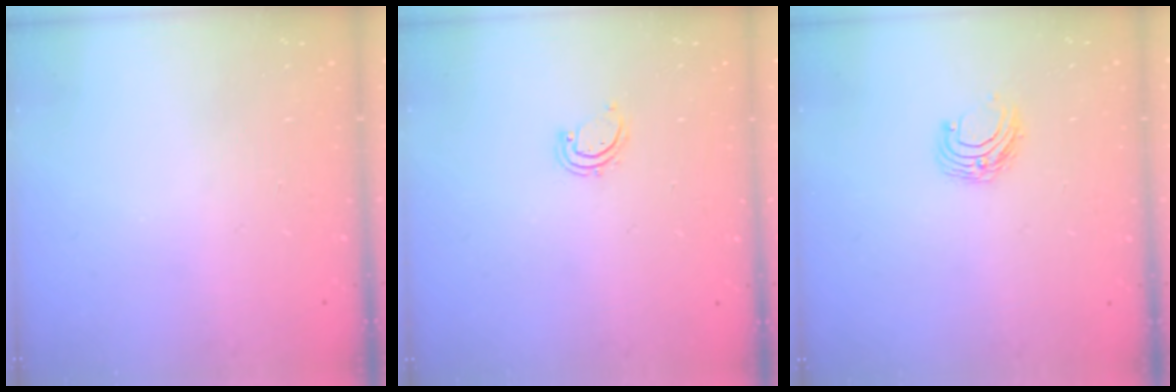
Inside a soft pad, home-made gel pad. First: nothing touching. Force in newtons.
{"total": 2.9, "press": 2.9, "slide": 0.3}
{"total": 6.0, "press": 5.9, "slide": 0.6}